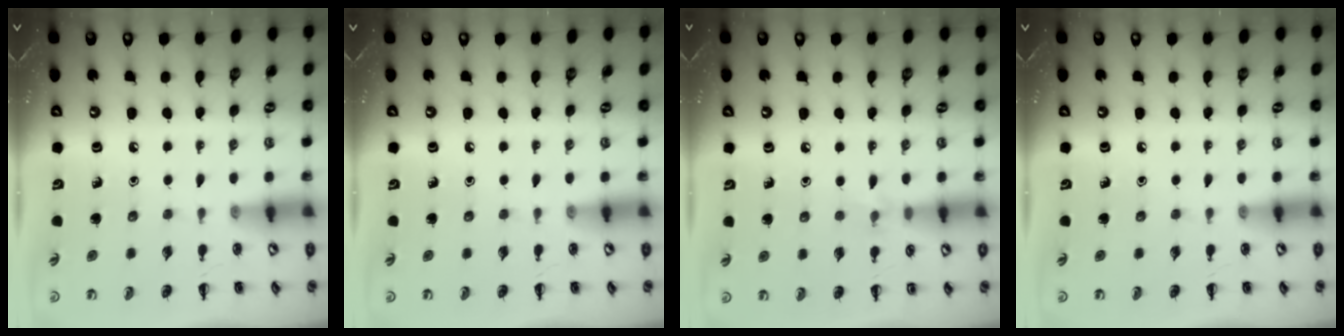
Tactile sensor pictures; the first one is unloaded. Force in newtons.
{"total": 0.0}
{"total": 5.1, "press": 4.9, "slide": 1.5}
{"total": 0.0}